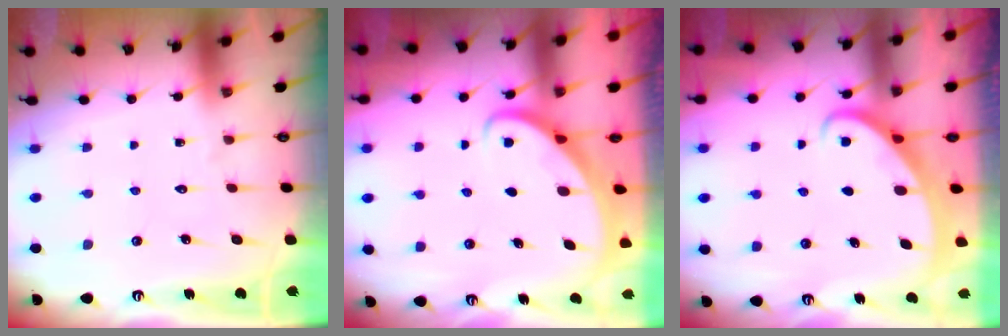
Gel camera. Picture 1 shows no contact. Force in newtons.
{"total": 2.7, "press": 2.7, "slide": 0.3}
{"total": 2.3, "press": 2.3, "slide": 0.2}